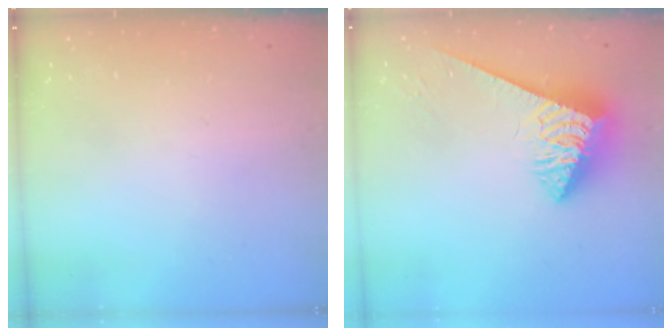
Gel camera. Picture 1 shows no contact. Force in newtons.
{"total": 5.3, "press": 5.2, "slide": 0.8}